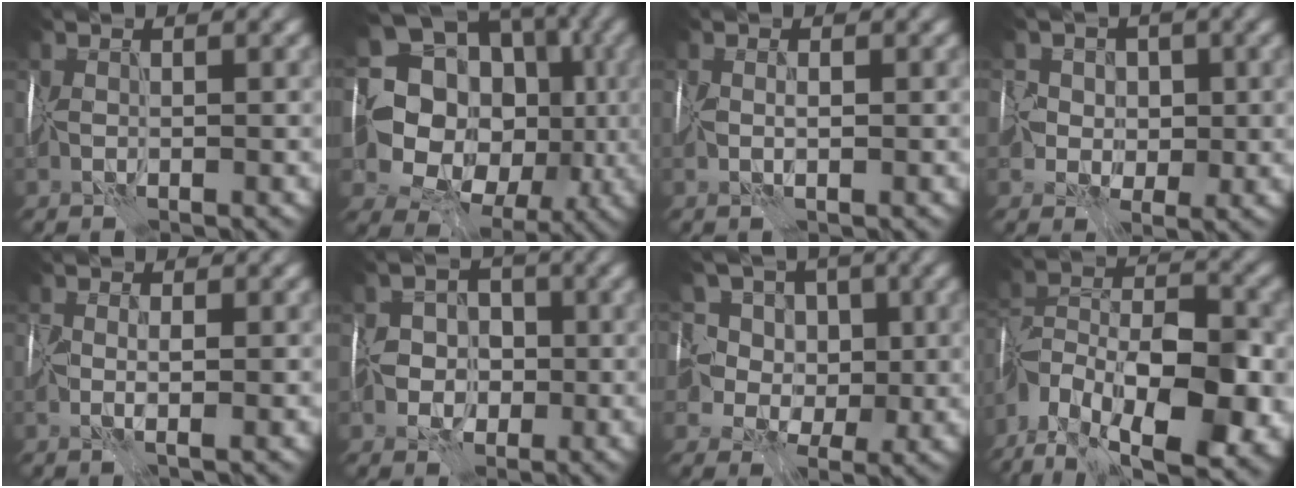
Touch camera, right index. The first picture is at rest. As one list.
[{"total": 16.1, "force": [0.9, 13.7, 8.3], "torque": [-0.141, -0.004, 0.016]}, {"total": 1.1, "force": [0.0, 0.5, 0.9], "torque": [-0.017, 0.000, 0.001]}, {"total": 4.8, "force": [0.9, 4.2, 2.2], "torque": [-0.010, 0.012, -0.003]}, {"total": 1.9, "force": [-0.1, 0.9, 1.7], "torque": [-0.030, -0.004, 0.000]}, {"total": 3.6, "force": [-0.7, 3.1, 1.7], "torque": [-0.010, 0.003, -0.017]}, {"total": 11.0, "force": [3.7, 8.2, 6.2], "torque": [-0.102, 0.019, 0.032]}, {"total": 15.6, "force": [-8.5, 8.2, 10.1], "torque": [-0.175, 0.010, -0.135]}]